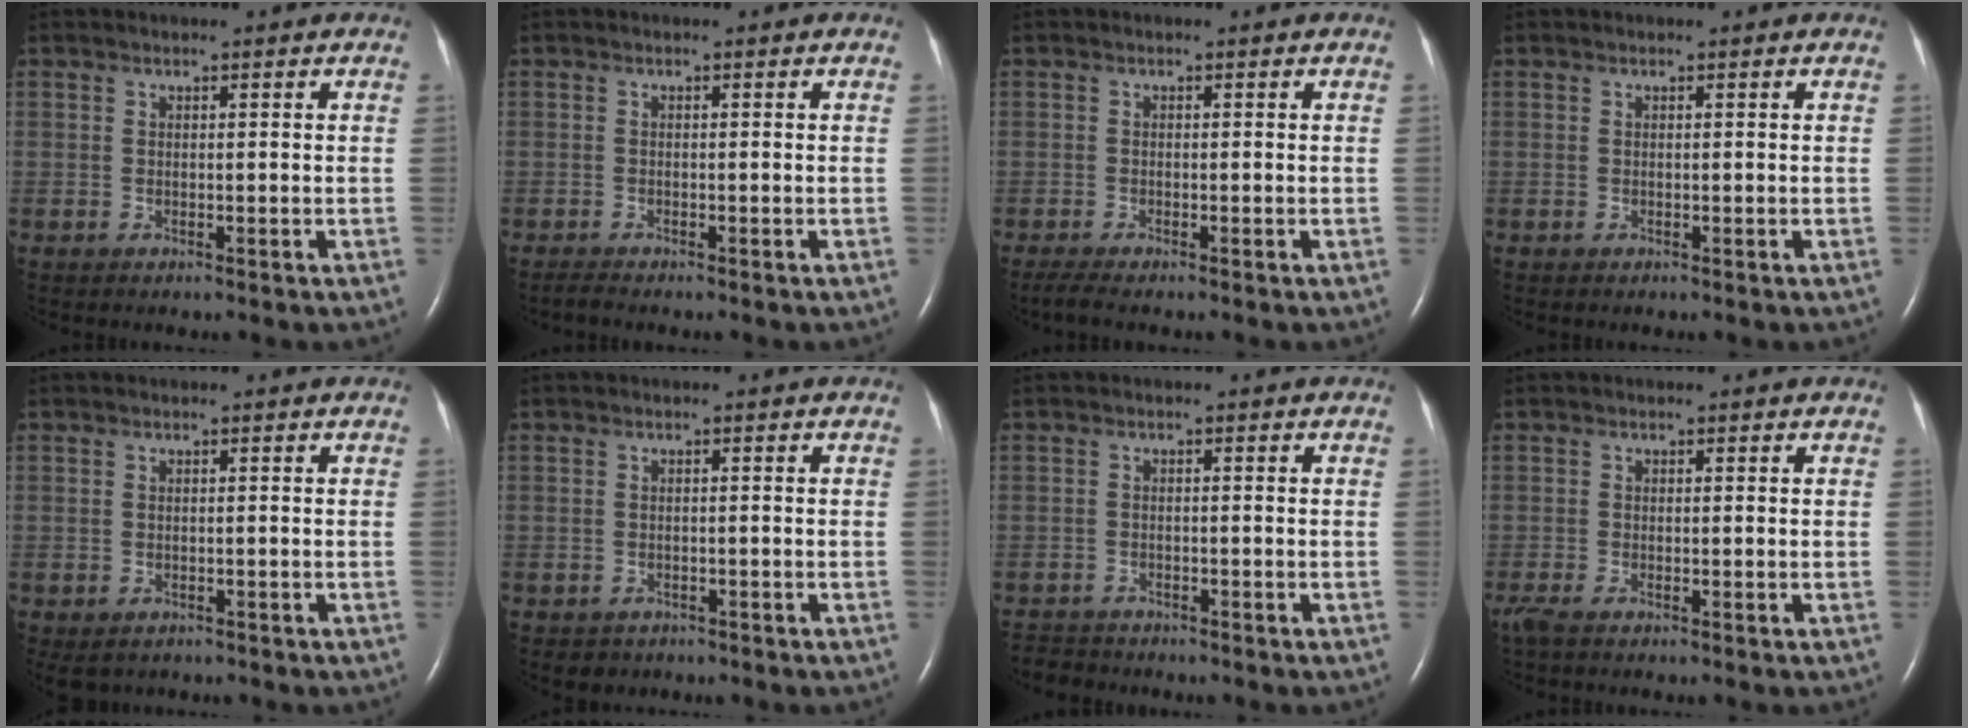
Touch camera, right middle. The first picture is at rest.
{"total": 0.9, "force": [-0.8, -0.1, 0.2], "torque": [-0.015, -0.005, -0.017]}
{"total": 2.1, "force": [-1.7, 0.0, 1.3], "torque": [-0.034, -0.009, -0.032]}
{"total": 0.0}
{"total": 3.4, "force": [-2.4, 2.2, 1.0], "torque": [-0.012, 0.000, -0.028]}
{"total": 1.9, "force": [-1.2, 1.4, 0.1], "torque": [-0.008, 0.003, -0.013]}
{"total": 3.1, "force": [-3.0, 0.8, -0.3], "torque": [0.001, -0.010, -0.052]}
{"total": 1.8, "force": [-1.3, 0.3, 1.1], "torque": [-0.031, -0.009, -0.029]}